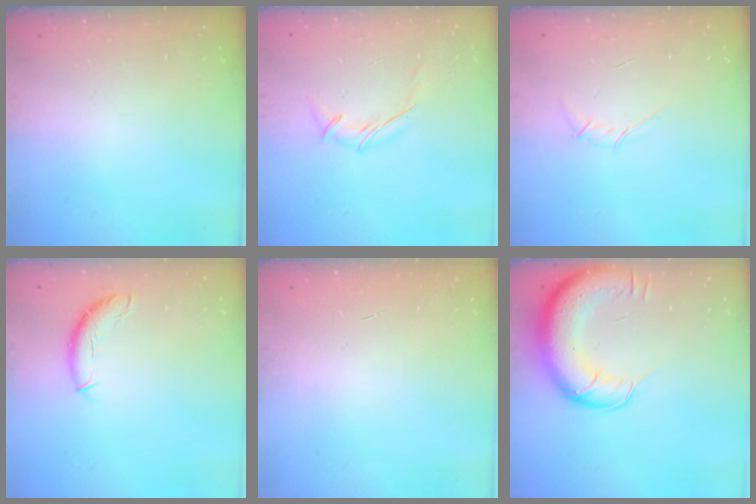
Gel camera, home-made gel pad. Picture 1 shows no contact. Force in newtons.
{"total": 6.0, "press": 6.0, "slide": 0.7}
{"total": 3.0, "press": 2.9, "slide": 0.6}
{"total": 8.3, "press": 8.3, "slide": 0.4}
{"total": 0.0}
{"total": 16.3, "press": 15.9, "slide": 3.8}